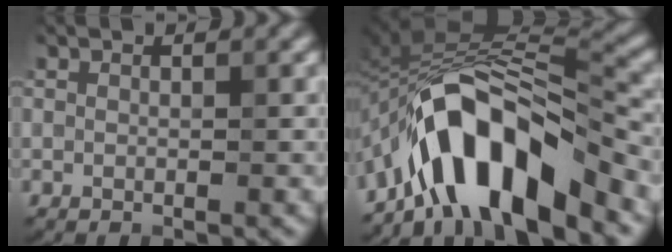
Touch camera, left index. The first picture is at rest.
{"total": 10.4, "force": [-6.3, 3.7, 7.5], "torque": [-0.106, 0.016, -0.115]}